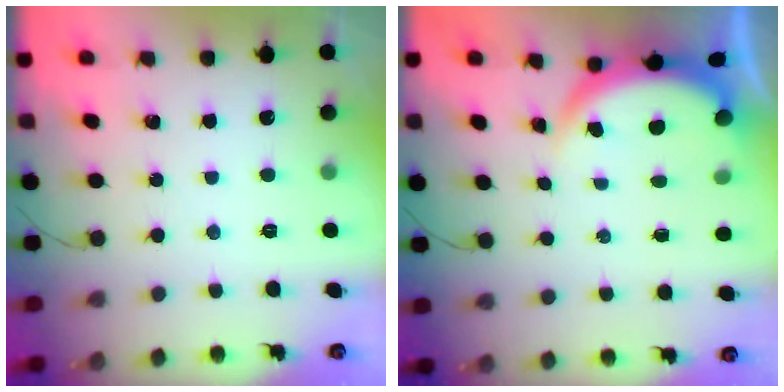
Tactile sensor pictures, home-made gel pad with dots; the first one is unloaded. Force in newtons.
{"total": 3.9, "press": 3.9, "slide": 0.2}